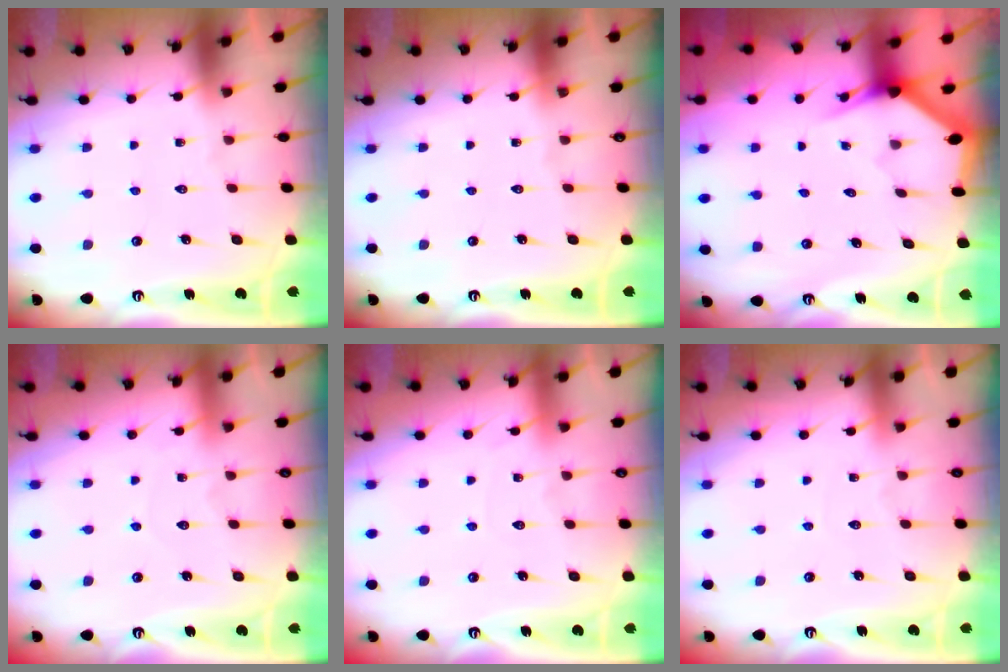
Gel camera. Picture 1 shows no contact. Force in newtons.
{"total": 0.0}
{"total": 3.1, "press": 3.1, "slide": 0.1}
{"total": 4.5, "press": 4.5, "slide": 0.5}
{"total": 4.7, "press": 4.7, "slide": 0.5}
{"total": 2.7, "press": 2.7, "slide": 0.3}